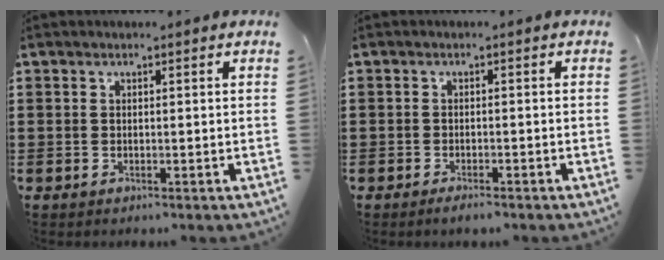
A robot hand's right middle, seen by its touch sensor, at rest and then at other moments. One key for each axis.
{"total": 1.1, "fx": -0.9, "fy": 0.1, "fz": 0.5, "tx": -0.012, "ty": -0.007, "tz": -0.016}